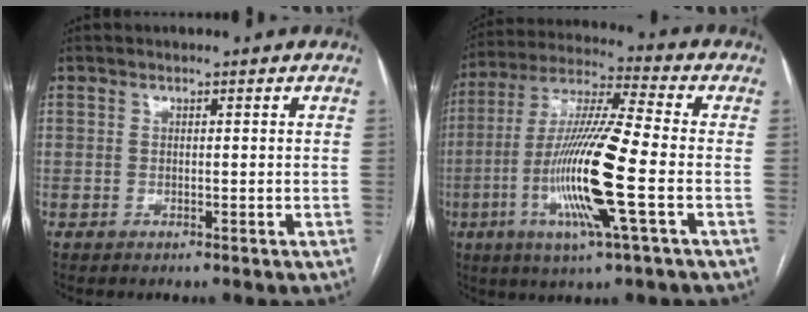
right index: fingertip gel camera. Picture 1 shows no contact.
{"total": 16.2, "force": [-4.1, 0.2, 15.6], "torque": [-0.317, -0.012, -0.085]}